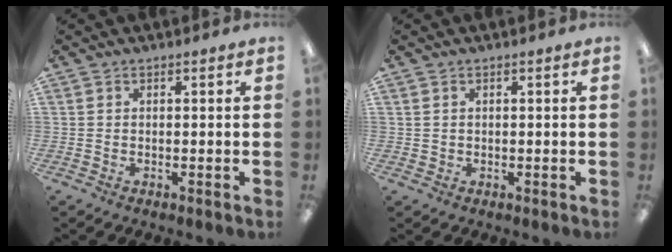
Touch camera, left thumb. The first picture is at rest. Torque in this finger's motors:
{"motor_torque": [-0.22, -0.15, -0.19, -0.19, -0.01]}